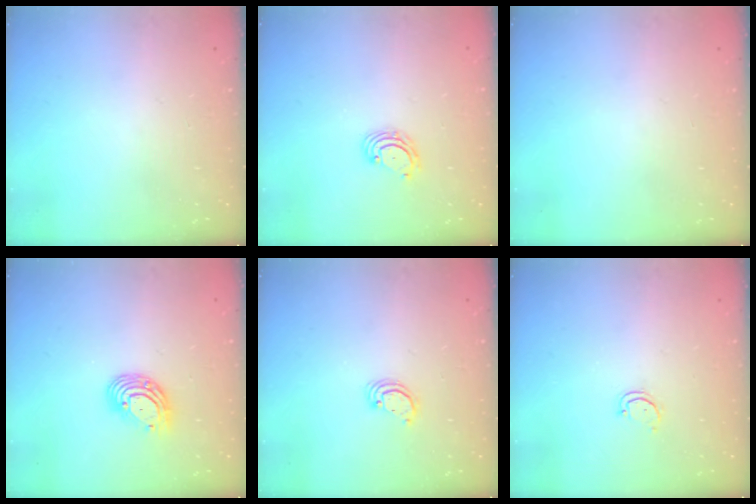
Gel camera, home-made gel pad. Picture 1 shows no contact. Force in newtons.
{"total": 2.8, "press": 2.8, "slide": 0.3}
{"total": 0.0}
{"total": 9.0, "press": 8.8, "slide": 1.9}
{"total": 2.8, "press": 2.8, "slide": 0.2}
{"total": 2.6, "press": 2.6, "slide": 0.2}